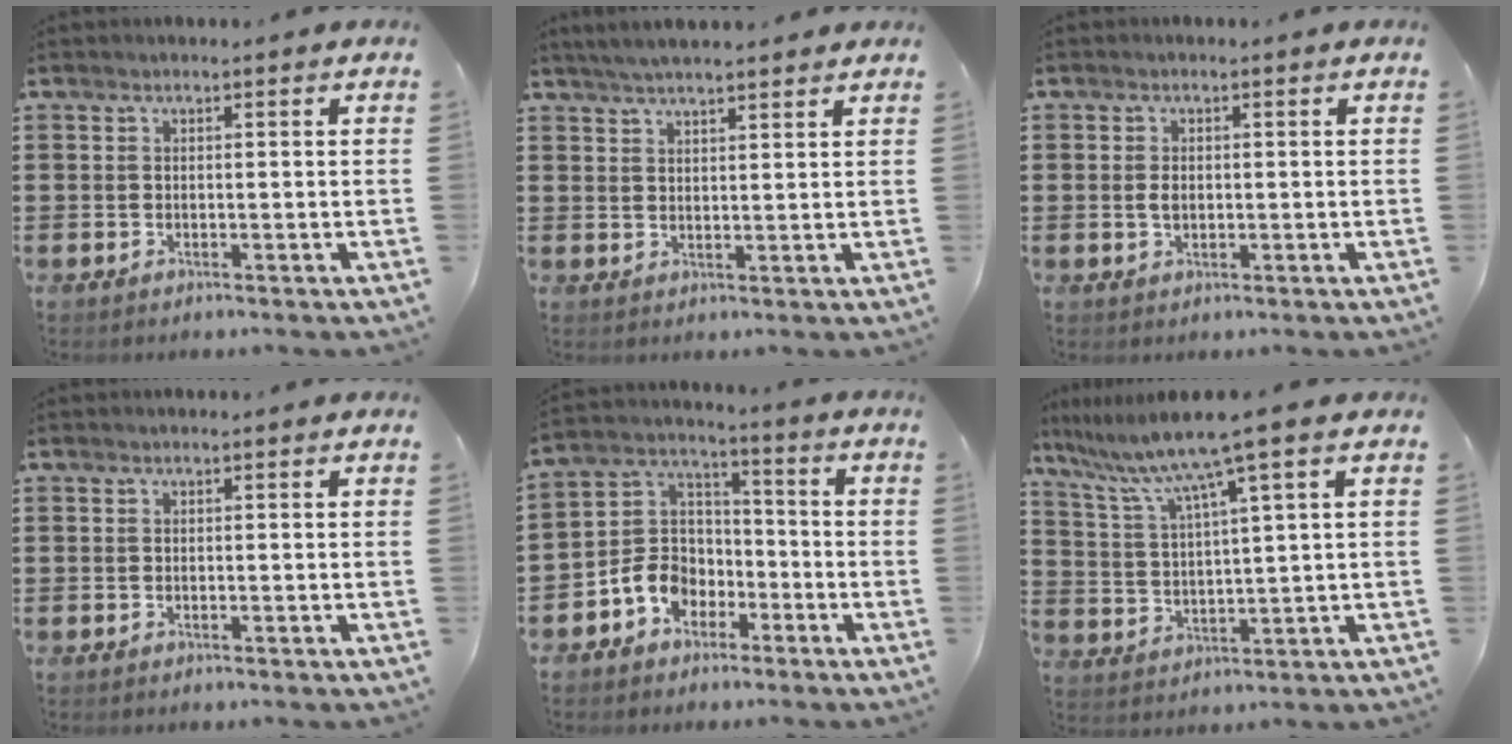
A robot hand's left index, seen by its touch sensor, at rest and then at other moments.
{"total": 3.5, "force": [3.2, 0.0, 1.3], "torque": [-0.033, -0.003, 0.060]}
{"total": 1.9, "force": [0.0, 1.1, 1.6], "torque": [-0.040, 0.003, -0.004]}
{"total": 0.0}
{"total": 7.8, "force": [-4.0, 6.2, 2.4], "torque": [-0.084, 0.019, -0.085]}
{"total": 8.8, "force": [6.1, -0.4, 6.3], "torque": [-0.152, -0.037, 0.095]}